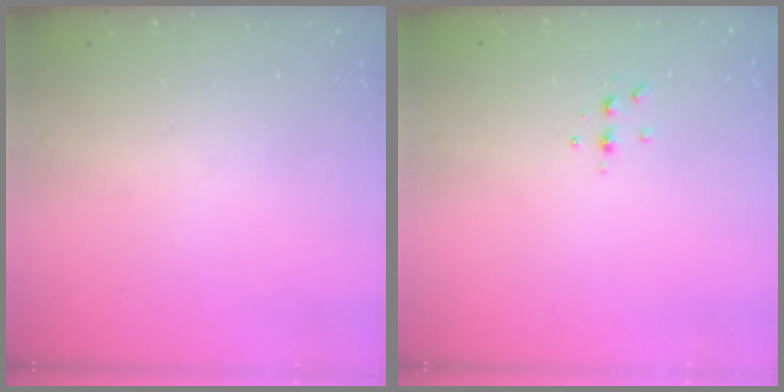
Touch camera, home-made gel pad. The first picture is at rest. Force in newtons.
{"total": 4.4, "press": 4.3, "slide": 0.5}